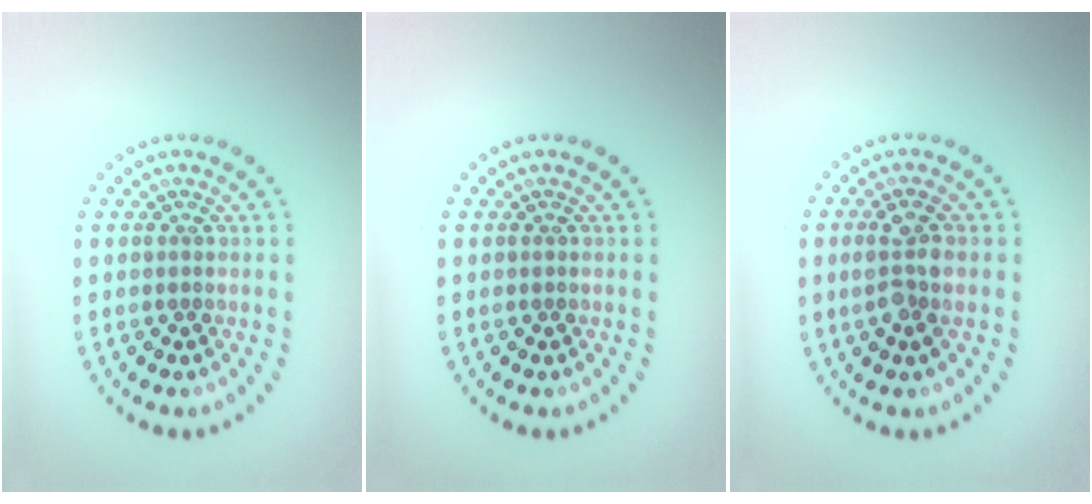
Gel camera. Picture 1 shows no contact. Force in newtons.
{"total": 0.0}
{"total": 2.7, "press": 2.6, "slide": 0.8}